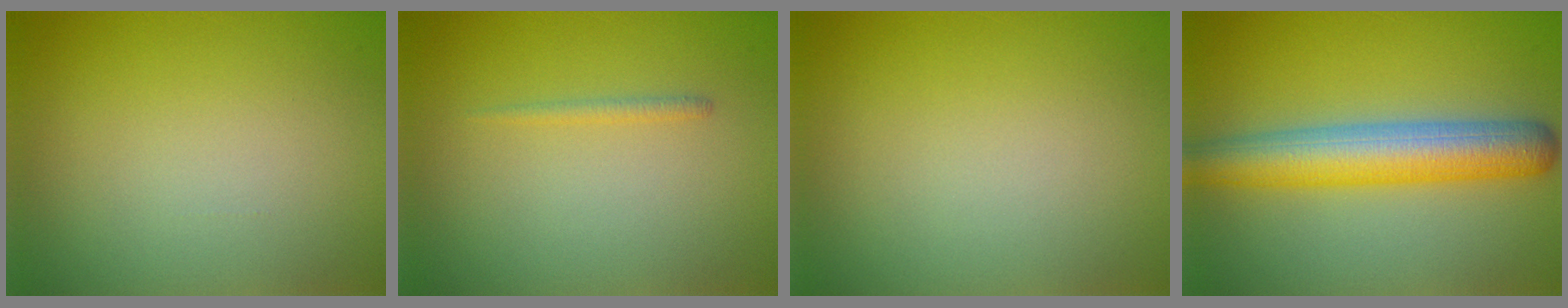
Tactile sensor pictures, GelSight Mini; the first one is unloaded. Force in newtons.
{"total": 0.8, "press": 0.8, "slide": 0.1}
{"total": 0.0}
{"total": 7.1, "press": 7.1, "slide": 0.2}